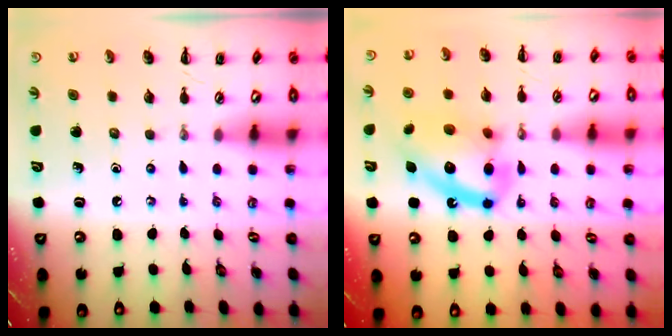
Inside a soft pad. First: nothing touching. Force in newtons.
{"total": 15.4, "press": 15.2, "slide": 2.3}